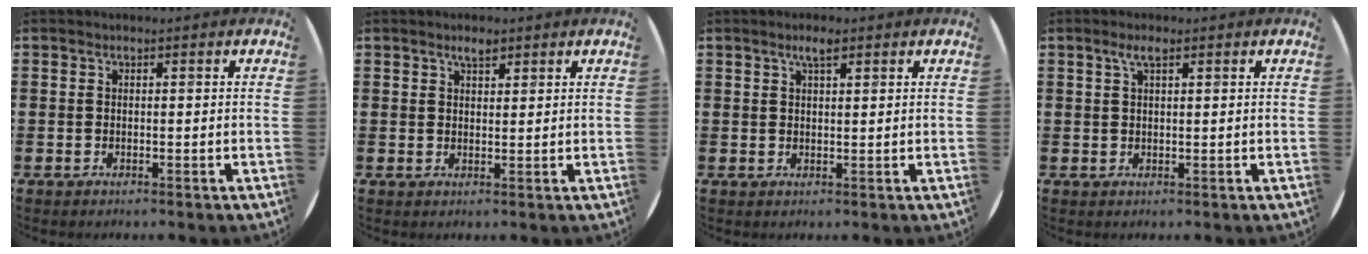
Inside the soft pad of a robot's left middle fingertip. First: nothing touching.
{"total": 2.1, "force": [1.7, 0.7, 0.8], "torque": [-0.018, 0.005, 0.032]}
{"total": 2.4, "force": [1.7, 0.6, 1.5], "torque": [-0.032, 0.005, 0.029]}
{"total": 2.2, "force": [1.3, 0.5, 1.7], "torque": [-0.035, 0.007, 0.021]}